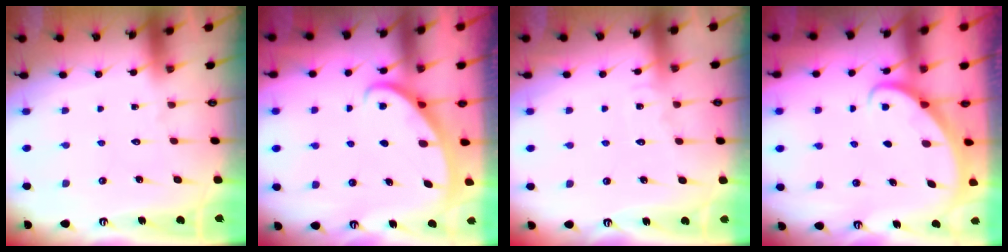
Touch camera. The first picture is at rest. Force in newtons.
{"total": 3.1, "press": 3.1, "slide": 0.1}
{"total": 6.0, "press": 6.0, "slide": 0.6}
{"total": 2.2, "press": 2.2, "slide": 0.2}